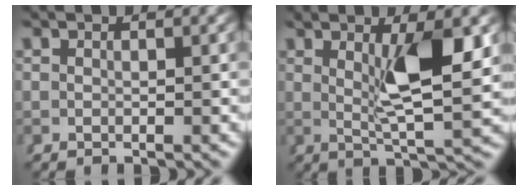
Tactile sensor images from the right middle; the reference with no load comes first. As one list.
[{"total": 6.4, "force": [1.6, 0.9, 6.1], "torque": [-0.103, -0.009, 0.036]}]